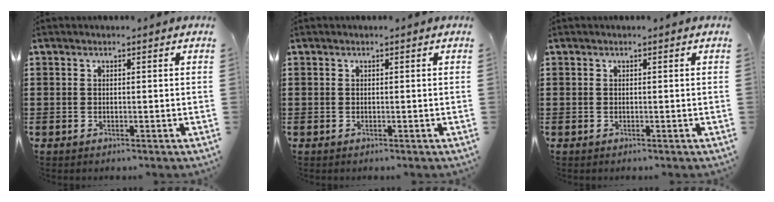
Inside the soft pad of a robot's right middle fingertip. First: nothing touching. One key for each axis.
{"total": 0.0}
{"total": 0.0}